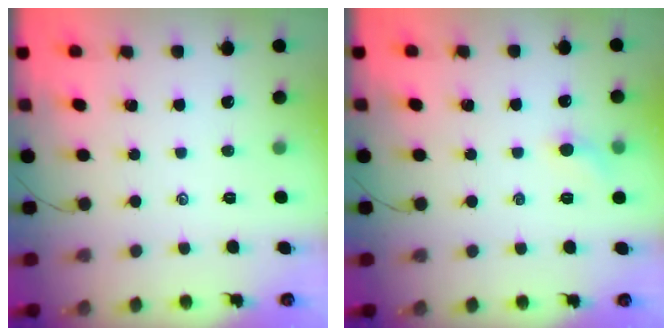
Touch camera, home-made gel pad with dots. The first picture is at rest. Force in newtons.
{"total": 4.3, "press": 4.0, "slide": 1.4}